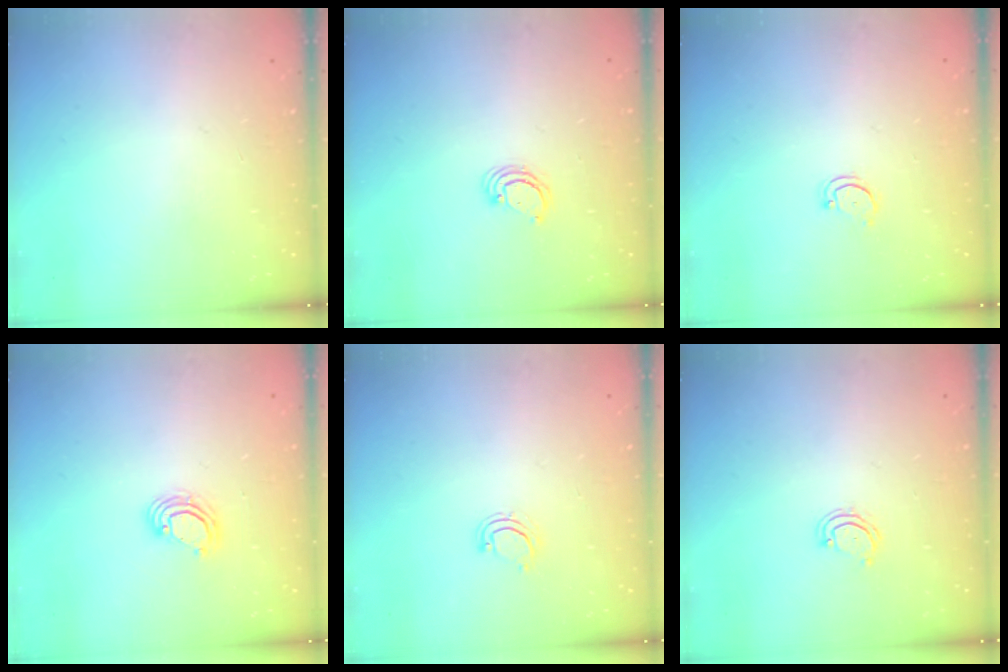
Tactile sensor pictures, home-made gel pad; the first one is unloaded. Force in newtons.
{"total": 2.7, "press": 2.7, "slide": 0.2}
{"total": 3.0, "press": 3.0, "slide": 0.2}
{"total": 5.6, "press": 5.6, "slide": 0.3}
{"total": 2.2, "press": 2.2, "slide": 0.1}
{"total": 3.9, "press": 3.9, "slide": 0.4}